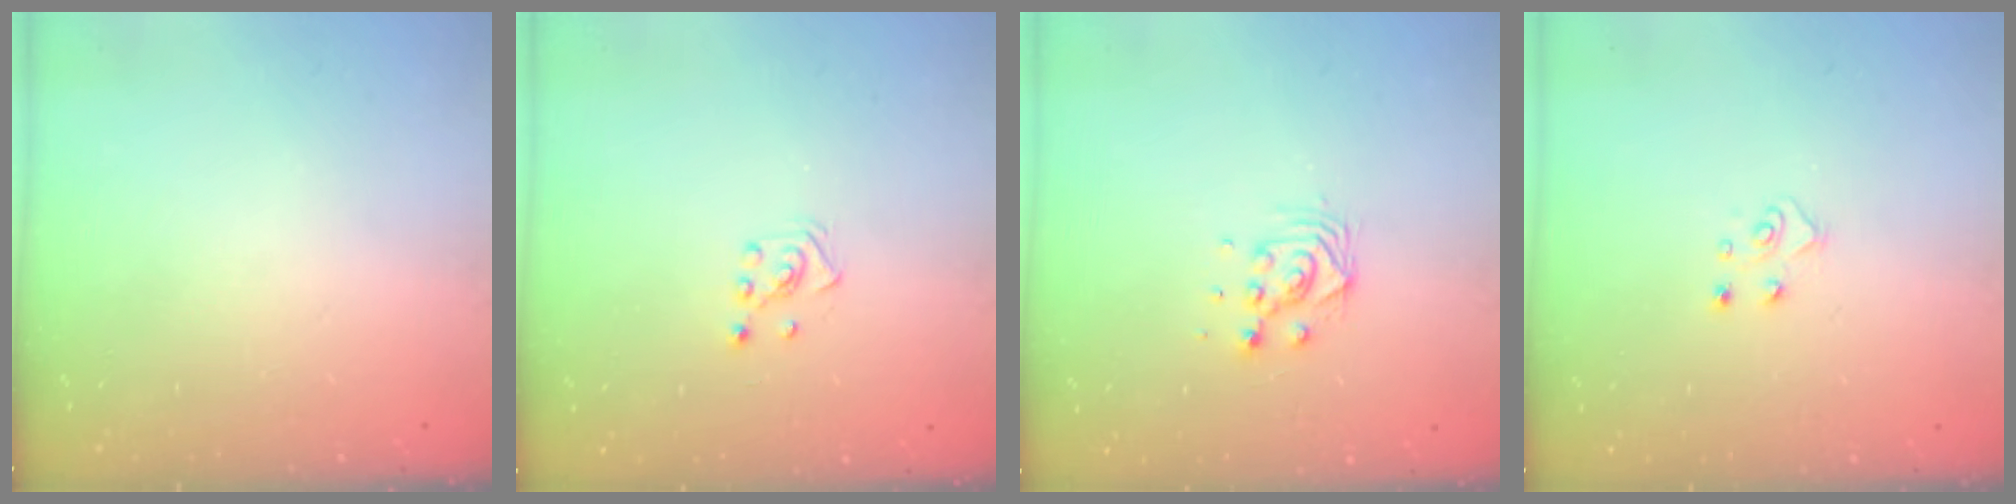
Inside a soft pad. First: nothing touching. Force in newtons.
{"total": 2.6, "press": 2.5, "slide": 0.6}
{"total": 6.2, "press": 6.2, "slide": 0.2}
{"total": 4.8, "press": 4.8, "slide": 0.5}